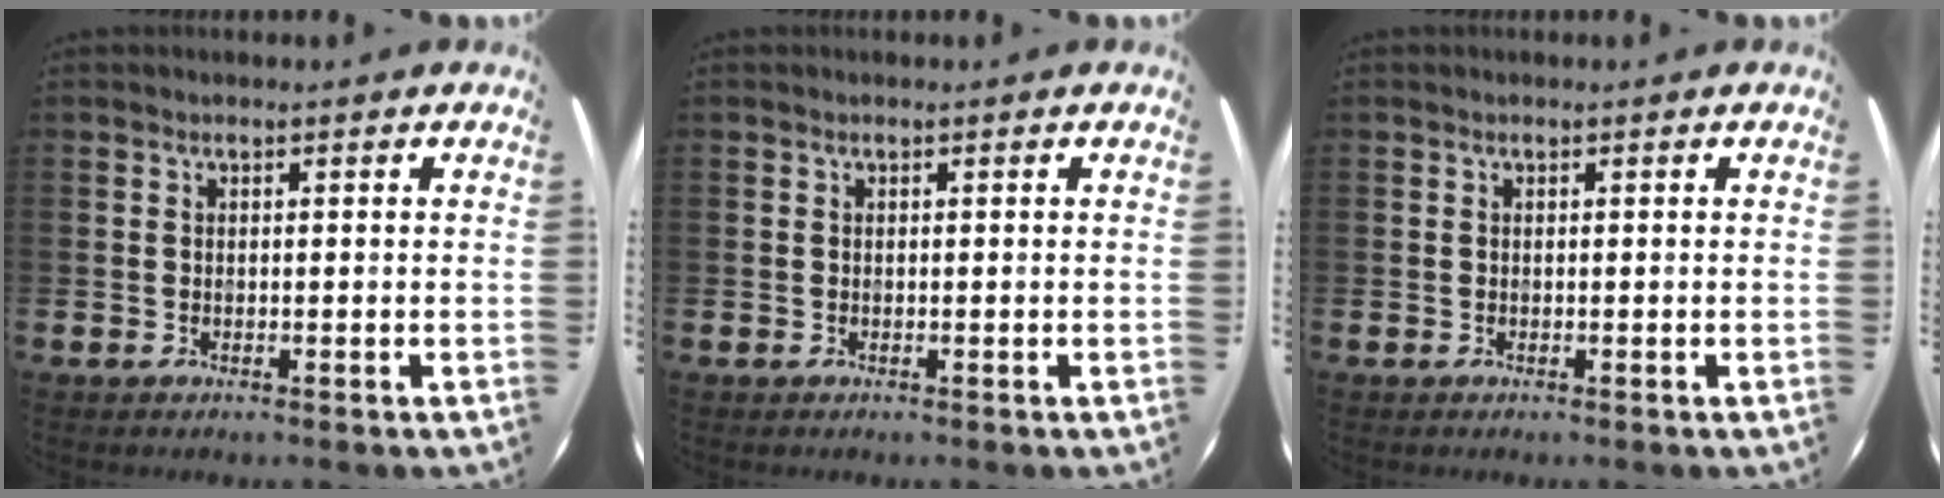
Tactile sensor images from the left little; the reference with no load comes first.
{"total": 0.0}
{"total": 0.0}